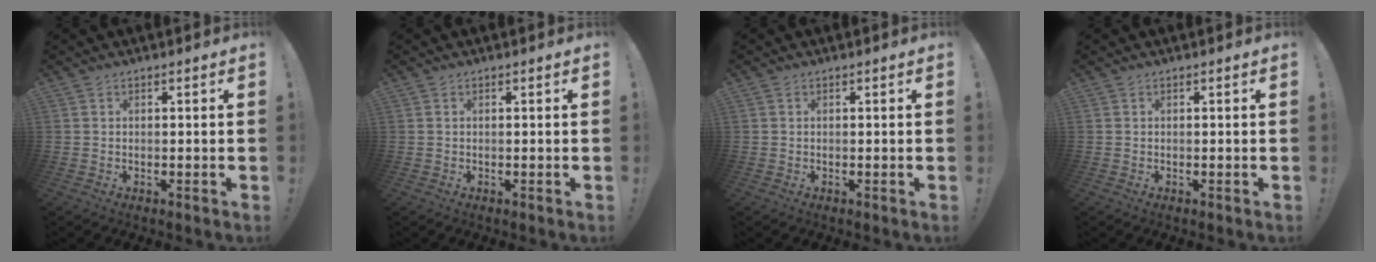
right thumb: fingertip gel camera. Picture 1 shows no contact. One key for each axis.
{"total": 0.0}
{"total": 0.0}
{"total": 0.0}